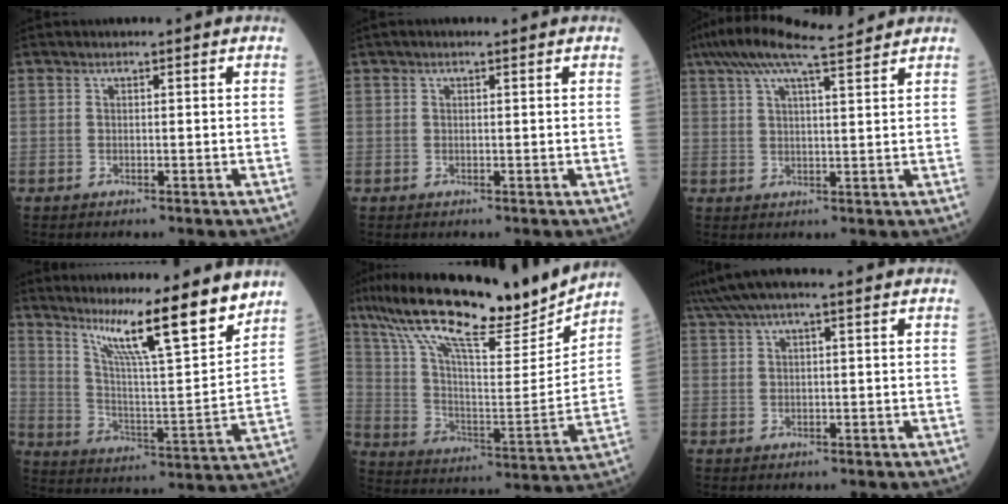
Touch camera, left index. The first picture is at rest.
{"total": 1.1, "force": [0.8, 0.2, 0.7], "torque": [-0.015, 0.013, 0.011]}
{"total": 11.6, "force": [9.8, 0.4, 6.2], "torque": [-0.118, 0.033, 0.150]}
{"total": 14.8, "force": [11.8, 0.3, 8.9], "torque": [-0.148, -0.014, 0.194]}
{"total": 21.4, "force": [18.4, 2.9, 10.5], "torque": [-0.199, -0.004, 0.300]}
{"total": 5.9, "force": [4.2, 0.4, 4.1], "torque": [-0.081, 0.046, 0.075]}